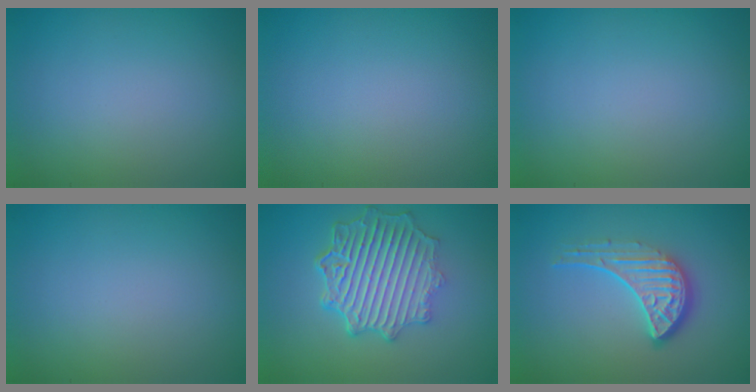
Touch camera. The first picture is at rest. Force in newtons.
{"total": 0.0}
{"total": 0.0}
{"total": 0.0}
{"total": 6.9, "press": 5.2, "slide": 4.6}
{"total": 4.5, "press": 3.3, "slide": 3.1}